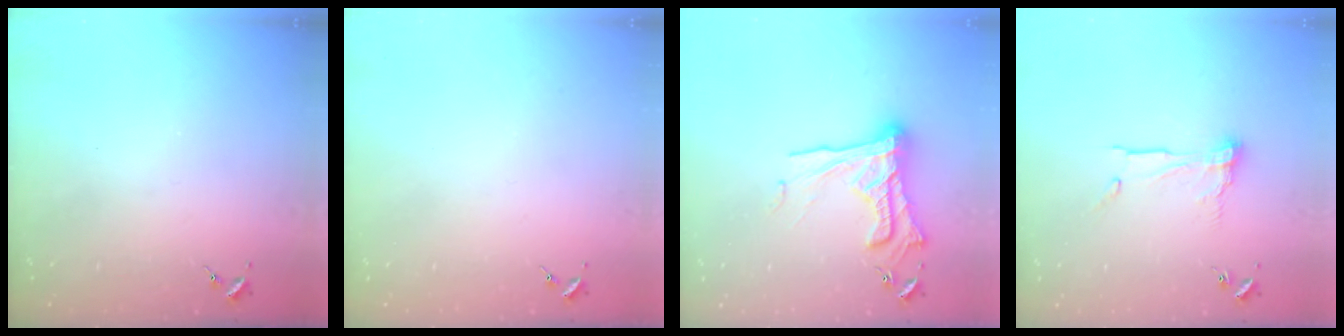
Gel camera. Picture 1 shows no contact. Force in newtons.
{"total": 0.0}
{"total": 17.4, "press": 17.3, "slide": 1.7}
{"total": 10.4, "press": 10.4, "slide": 1.0}